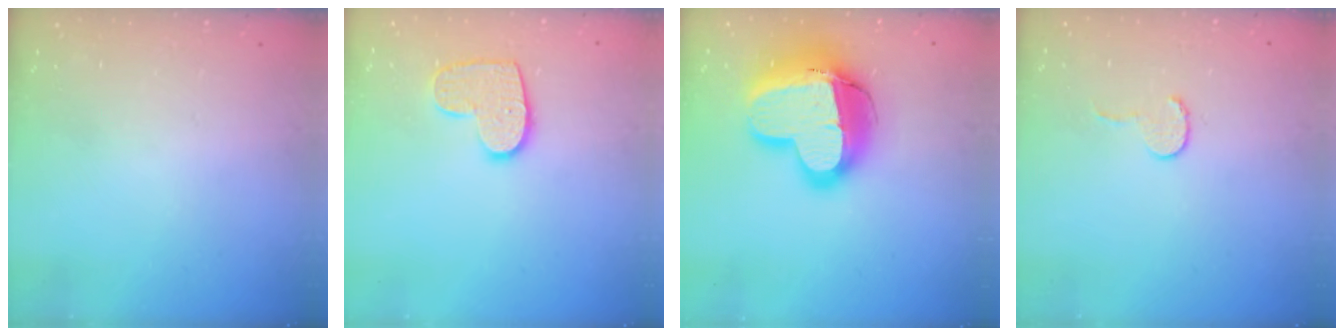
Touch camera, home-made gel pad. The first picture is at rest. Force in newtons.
{"total": 9.9, "press": 9.9, "slide": 0.4}
{"total": 18.9, "press": 18.8, "slide": 2.2}
{"total": 4.5, "press": 4.4, "slide": 0.4}